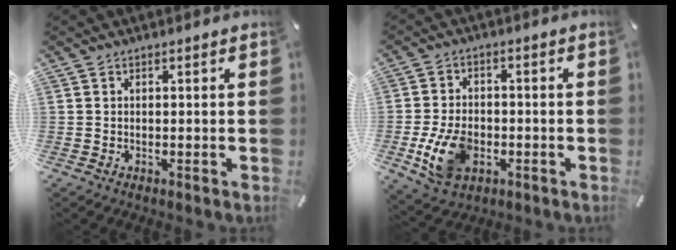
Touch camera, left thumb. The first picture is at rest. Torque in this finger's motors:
{"motor_torque": [0.84, 2.58, 0.56, 0.35, 0.30]}